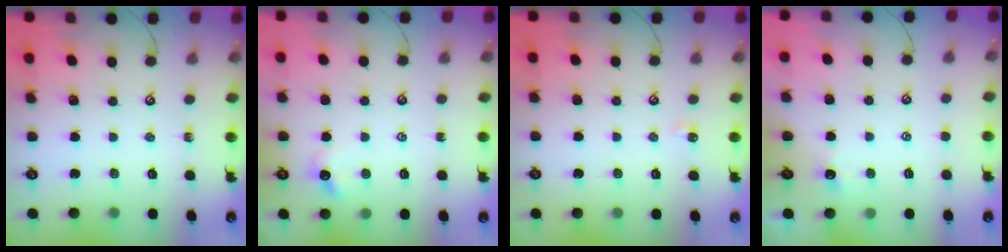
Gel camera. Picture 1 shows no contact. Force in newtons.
{"total": 3.2, "press": 3.2, "slide": 0.6}
{"total": 2.9, "press": 2.9, "slide": 0.4}
{"total": 1.0, "press": 0.9, "slide": 0.4}